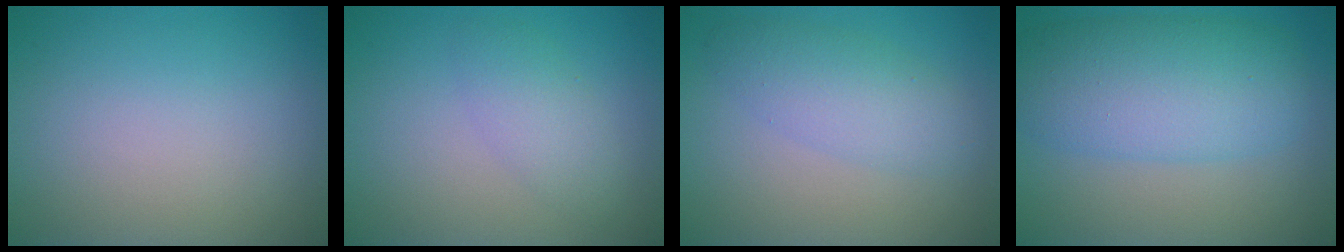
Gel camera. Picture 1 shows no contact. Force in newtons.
{"total": 2.5, "press": 2.5, "slide": 0.1}
{"total": 3.5, "press": 3.5, "slide": 0.1}
{"total": 7.6, "press": 7.6, "slide": 0.1}